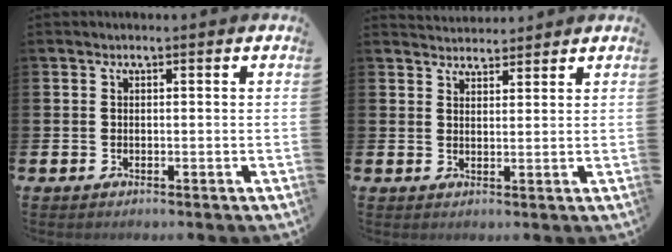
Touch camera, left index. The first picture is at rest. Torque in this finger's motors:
{"motor_torque": [-0.98, -1.16, -0.89, -0.01]}